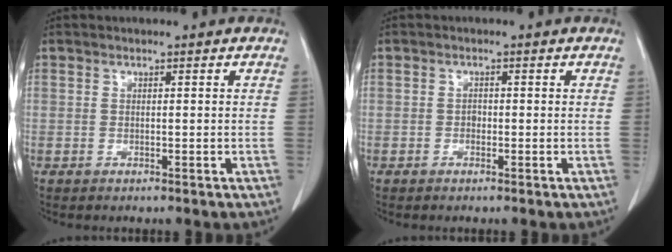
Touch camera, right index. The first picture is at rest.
{"total": 0.9, "force": [-0.3, 0.6, 0.5], "torque": [-0.006, 0.004, -0.006]}